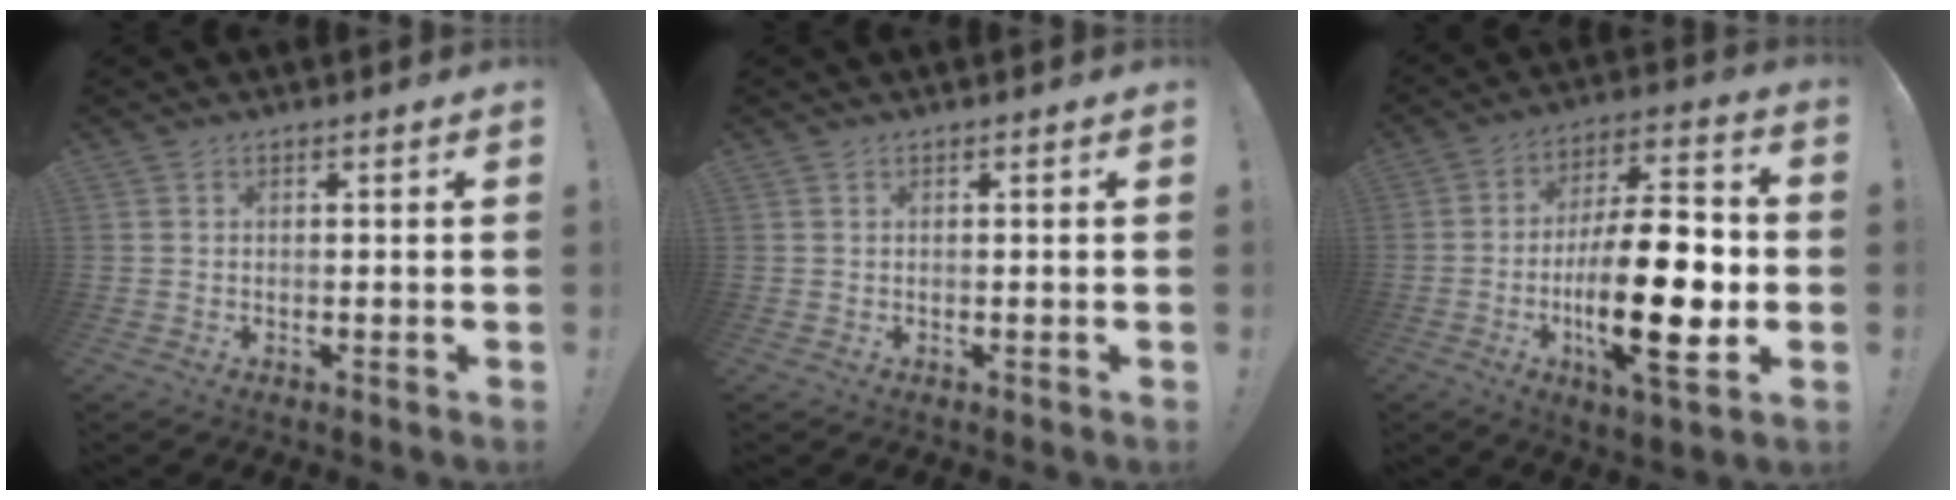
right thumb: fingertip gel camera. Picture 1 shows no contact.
{"total": 0.0}
{"total": 24.4, "force": [-5.1, 8.4, 22.3], "torque": [-0.396, 0.018, -0.081]}